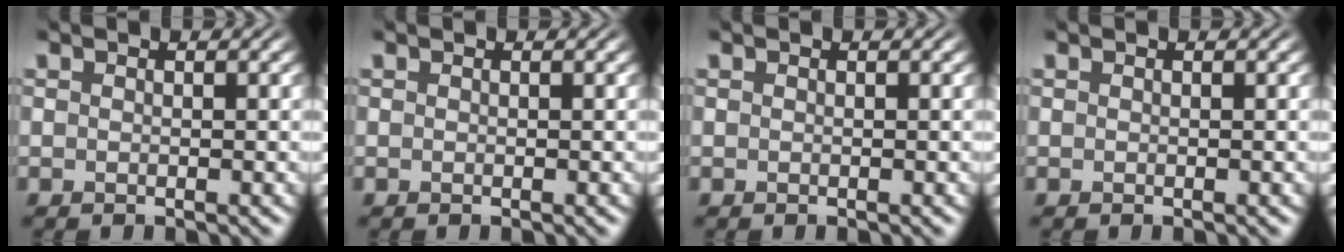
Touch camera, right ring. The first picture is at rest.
{"total": 0.0}
{"total": 0.0}
{"total": 0.0}